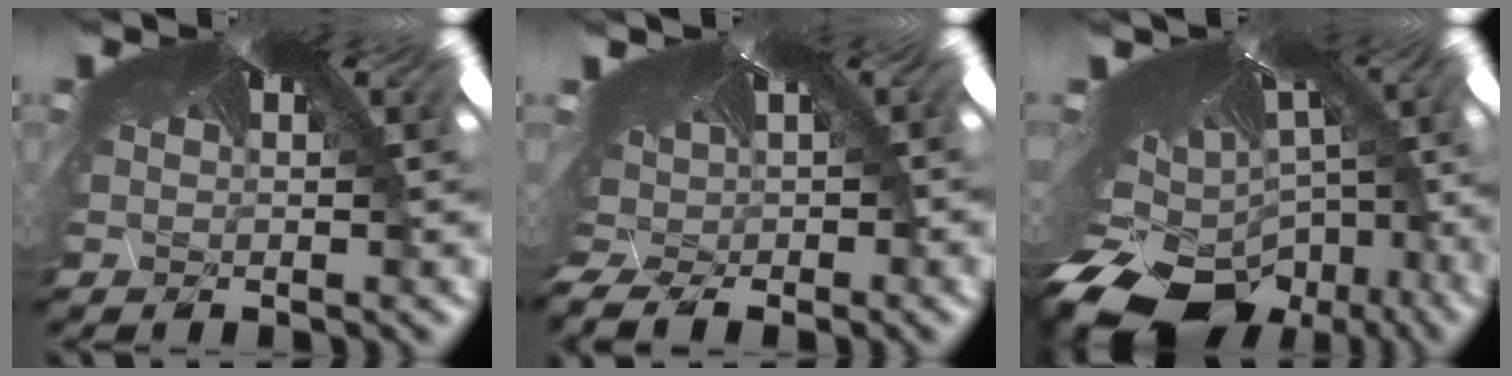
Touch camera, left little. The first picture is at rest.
{"total": 3.7, "force": [-2.9, 0.8, 2.0], "torque": [-0.056, -0.034, -0.023]}
{"total": 12.7, "force": [-12.4, 2.5, 0.6], "torque": [-0.027, -0.074, -0.183]}